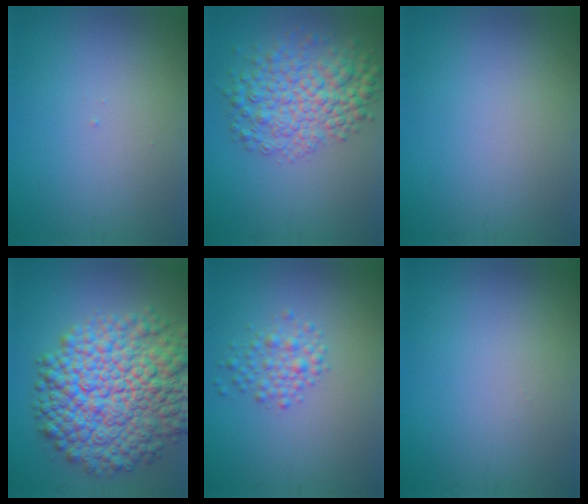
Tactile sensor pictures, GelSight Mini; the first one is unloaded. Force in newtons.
{"total": 6.3, "press": 6.2, "slide": 0.2}
{"total": 0.0}
{"total": 12.7, "press": 12.7, "slide": 0.4}
{"total": 2.2, "press": 2.2, "slide": 0.1}
{"total": 0.0}